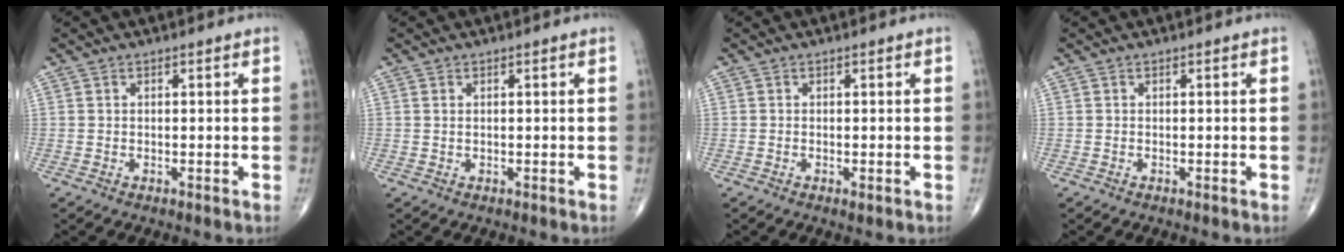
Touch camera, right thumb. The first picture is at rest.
{"total": 0.0}
{"total": 0.6, "force": [-0.2, 0.2, 0.5], "torque": [-0.011, -0.003, -0.003]}
{"total": 0.0}